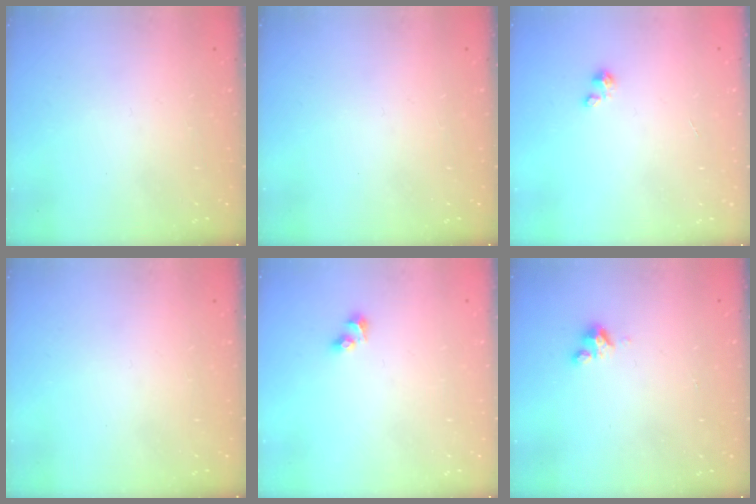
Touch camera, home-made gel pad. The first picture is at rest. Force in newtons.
{"total": 0.0}
{"total": 1.2, "press": 1.1, "slide": 0.1}
{"total": 0.0}
{"total": 3.5, "press": 3.0, "slide": 1.8}
{"total": 3.6, "press": 3.6, "slide": 0.4}